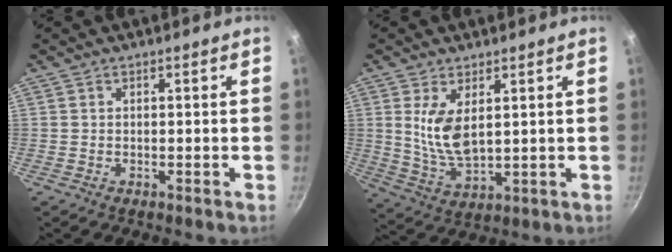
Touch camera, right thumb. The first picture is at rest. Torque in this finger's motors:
{"motor_torque": [-0.74, 0.86, 1.13, 0.23, 0.11]}